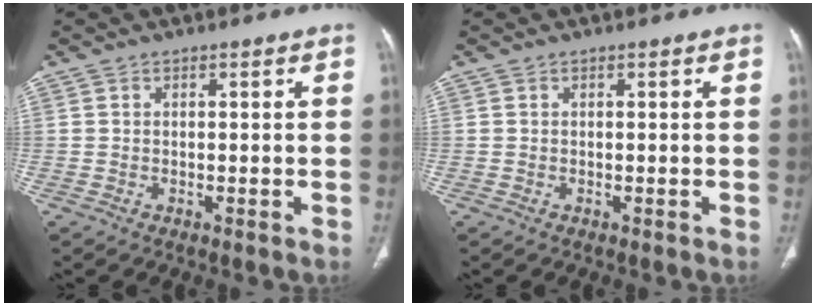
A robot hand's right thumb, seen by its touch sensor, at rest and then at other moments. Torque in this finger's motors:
{"motor_torque": [0.09, 0.09, 0.00, 0.00, 0.00]}